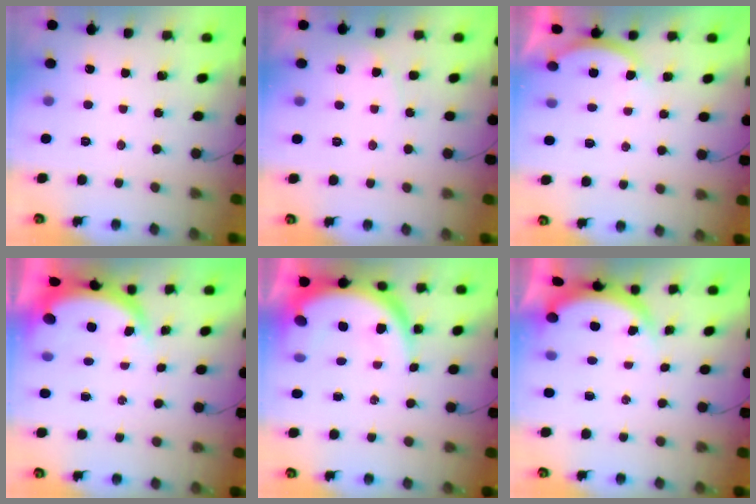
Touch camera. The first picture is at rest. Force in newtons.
{"total": 5.5, "press": 5.5, "slide": 0.5}
{"total": 3.9, "press": 3.9, "slide": 0.7}
{"total": 5.1, "press": 5.1, "slide": 0.1}
{"total": 10.7, "press": 10.7, "slide": 0.6}
{"total": 4.7, "press": 4.5, "slide": 1.3}